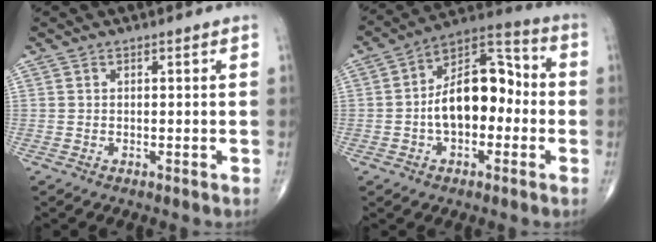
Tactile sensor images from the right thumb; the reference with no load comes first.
{"total": 14.7, "force": [-1.4, 8.6, 11.8], "torque": [-0.169, 0.044, -0.036]}